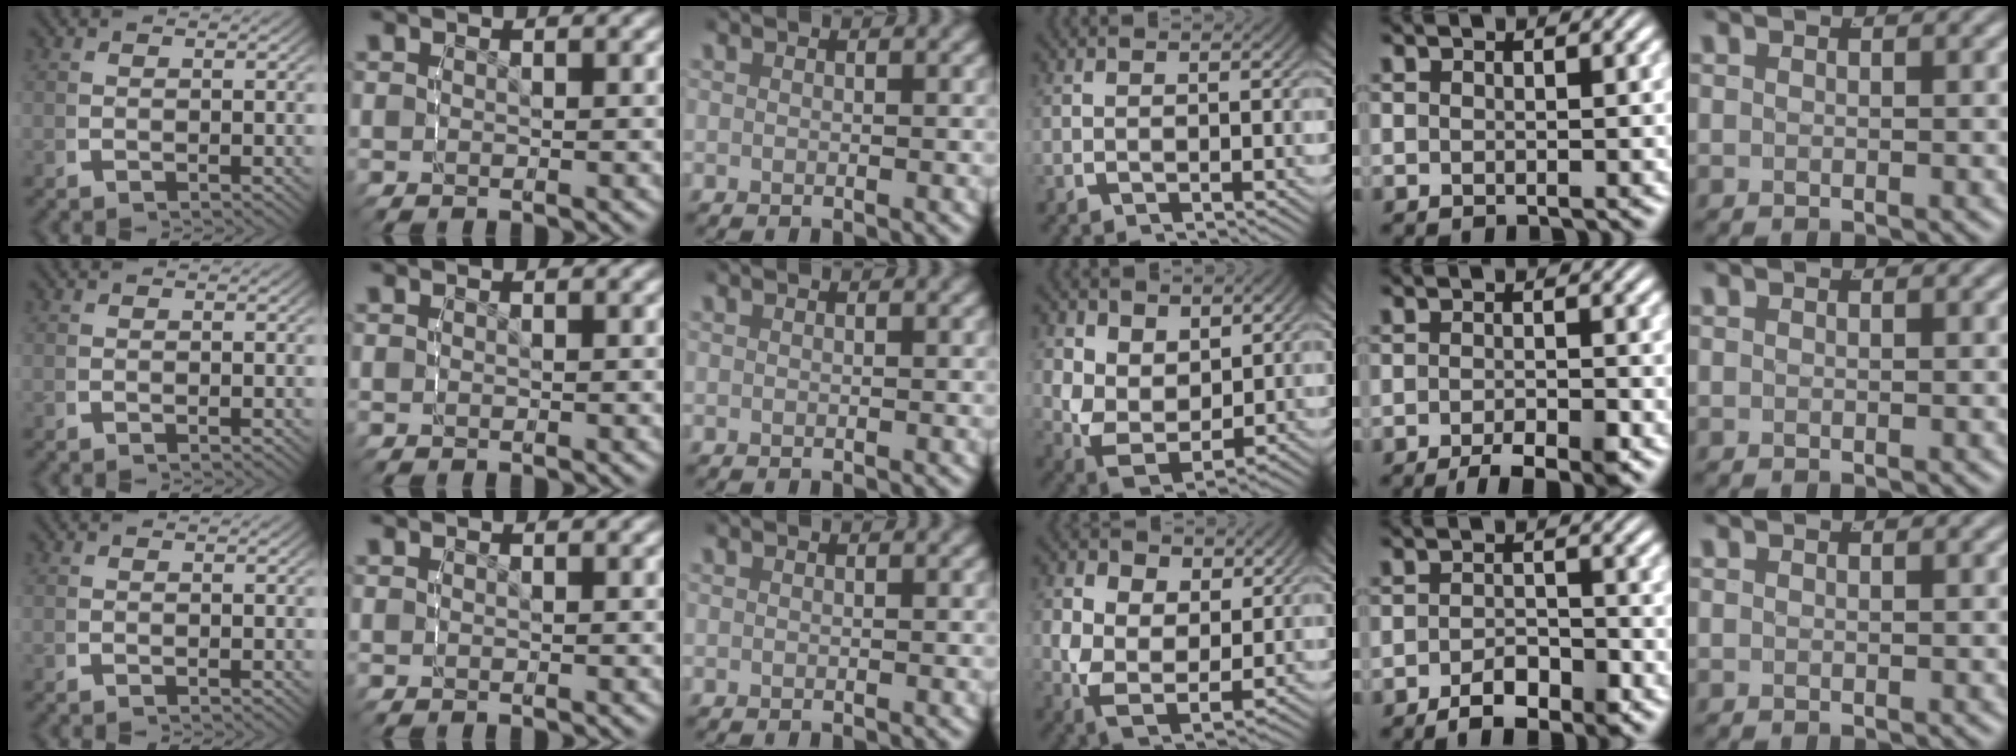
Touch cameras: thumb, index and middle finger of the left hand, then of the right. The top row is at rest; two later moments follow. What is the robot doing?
{"motion": "lift_and_place", "object": "air blower"}